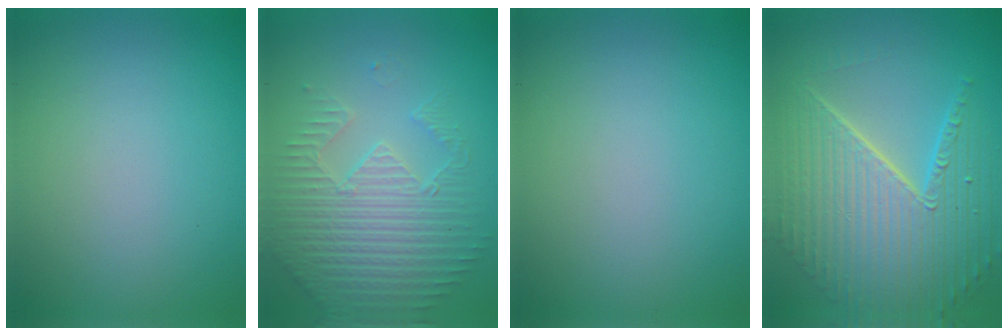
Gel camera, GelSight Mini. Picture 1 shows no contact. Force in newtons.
{"total": 4.4, "press": 4.2, "slide": 1.4}
{"total": 0.0}
{"total": 10.2, "press": 6.5, "slide": 7.9}